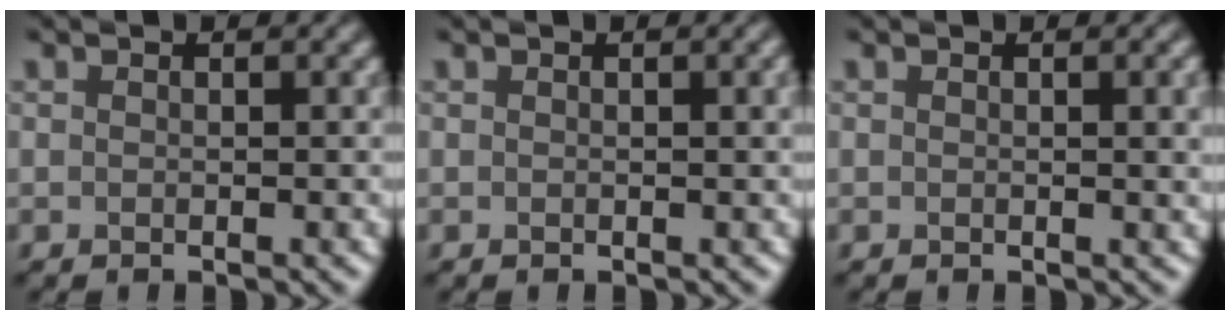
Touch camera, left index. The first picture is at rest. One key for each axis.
{"total": 1.2, "fx": 0.3, "fy": 0.3, "fz": 1.1, "tx": -0.012, "ty": 0.003, "tz": 0.002}
{"total": 2.2, "fx": 0.4, "fy": 0.6, "fz": 2.0, "tx": -0.019, "ty": 0.002, "tz": 0.002}